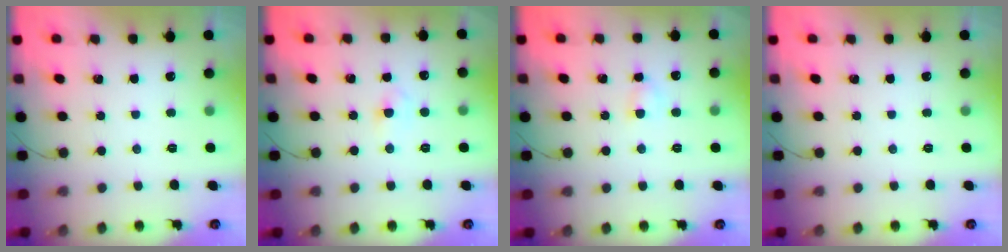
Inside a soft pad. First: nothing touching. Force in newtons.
{"total": 2.1, "press": 1.9, "slide": 0.9}
{"total": 3.2, "press": 3.0, "slide": 1.2}
{"total": 0.0}